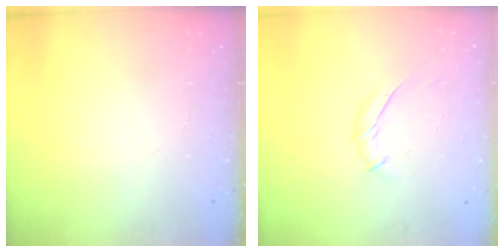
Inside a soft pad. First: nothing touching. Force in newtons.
{"total": 7.7, "press": 7.6, "slide": 0.8}